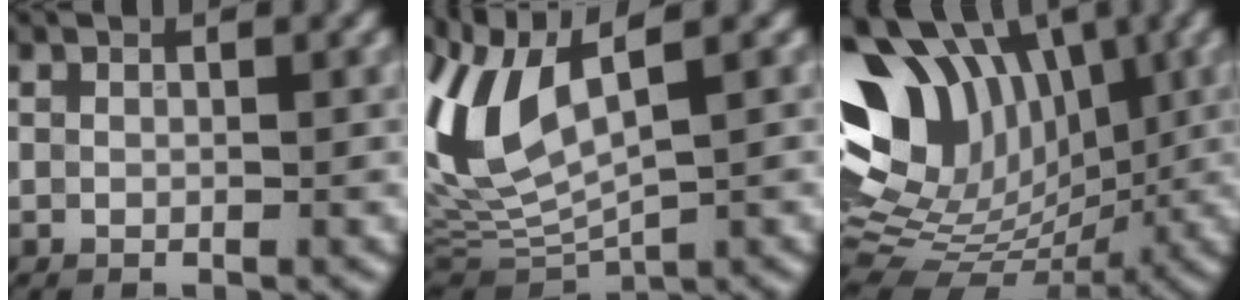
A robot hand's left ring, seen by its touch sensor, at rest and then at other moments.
{"total": 9.8, "force": [3.0, 4.2, 8.3], "torque": [-0.203, 0.008, 0.057]}
{"total": 13.4, "force": [3.4, 9.5, 8.8], "torque": [-0.166, 0.019, 0.069]}